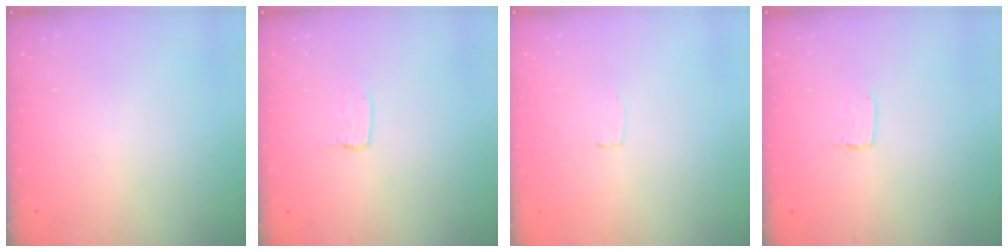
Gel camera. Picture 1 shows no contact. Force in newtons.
{"total": 2.0, "press": 2.0, "slide": 0.0}
{"total": 2.6, "press": 2.6, "slide": 0.2}
{"total": 2.0, "press": 2.0, "slide": 0.1}